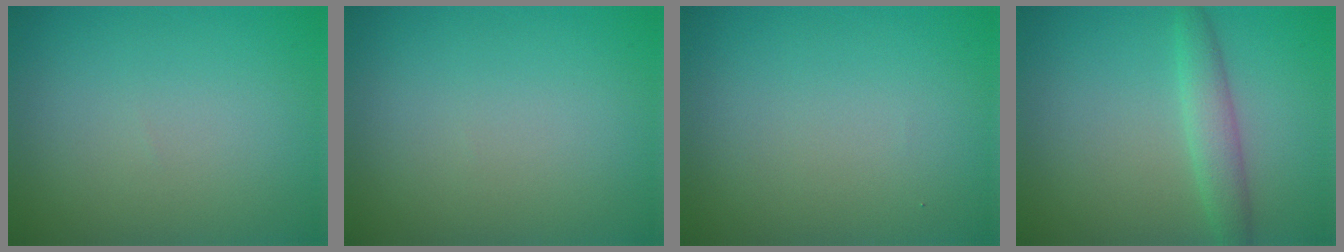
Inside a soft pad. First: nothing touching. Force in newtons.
{"total": 0.0}
{"total": 0.0}
{"total": 2.5, "press": 2.5, "slide": 0.1}